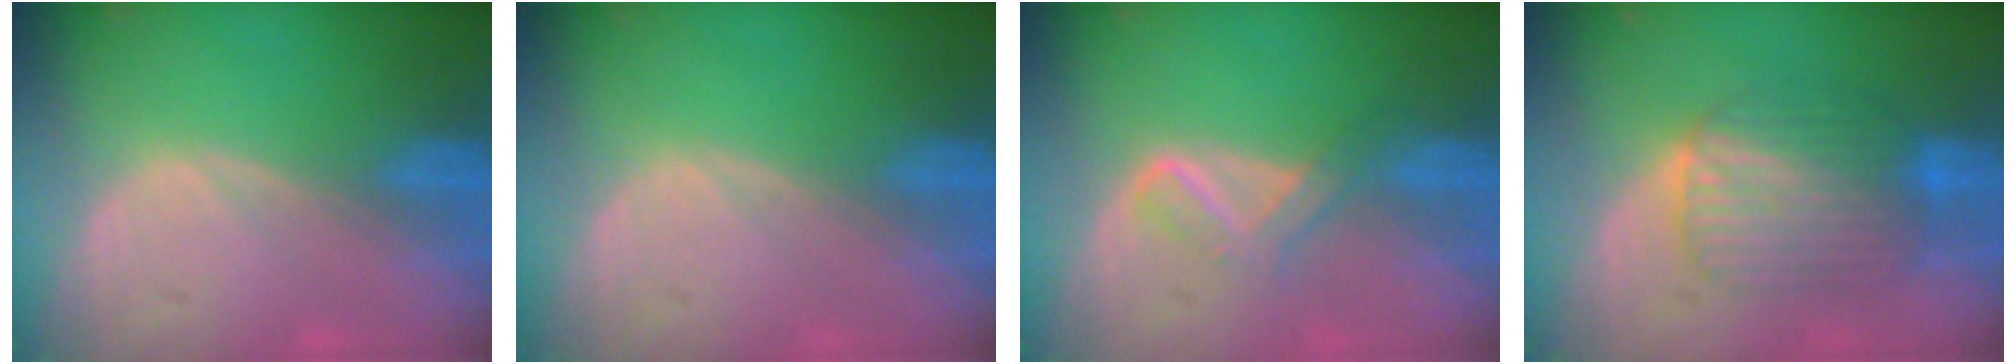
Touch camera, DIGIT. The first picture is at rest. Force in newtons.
{"total": 0.0}
{"total": 3.6, "press": 3.6, "slide": 0.3}
{"total": 7.9, "press": 7.9, "slide": 0.2}